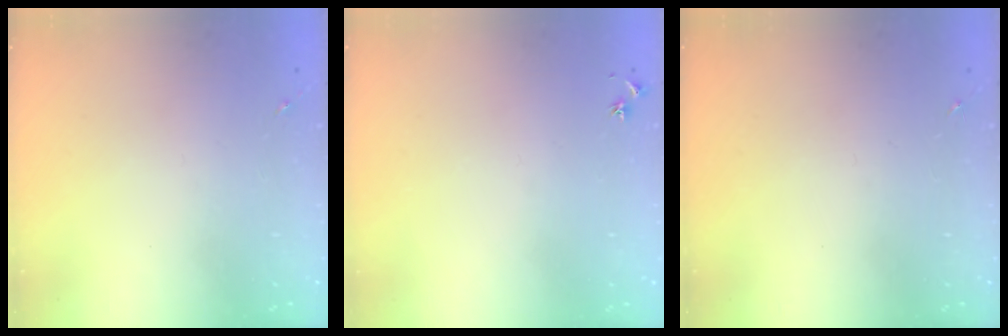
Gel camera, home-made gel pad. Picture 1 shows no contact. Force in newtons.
{"total": 2.9, "press": 2.8, "slide": 0.3}
{"total": 0.0}